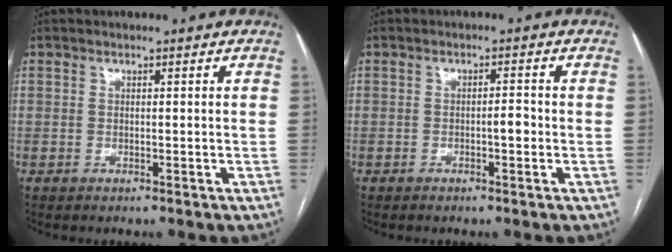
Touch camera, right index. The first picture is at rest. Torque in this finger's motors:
{"motor_torque": [0.50, -0.05, 0.04, 0.05]}